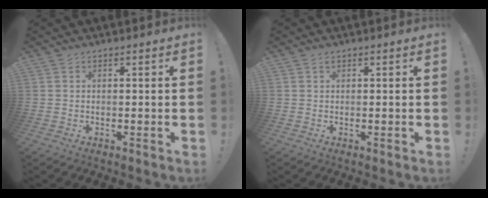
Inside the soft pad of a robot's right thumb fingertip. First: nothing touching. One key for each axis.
{"total": 0.6, "fx": 0.3, "fy": 0.3, "fz": 0.4, "tx": -0.005, "ty": 0.001, "tz": 0.005}